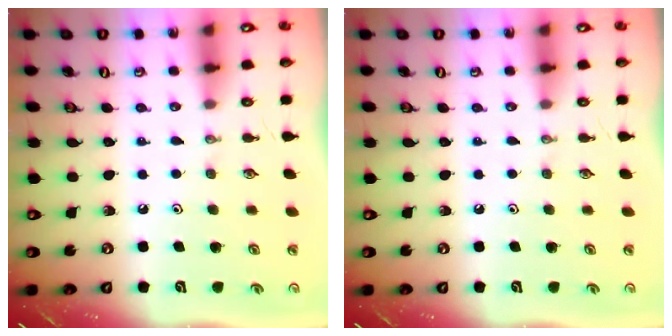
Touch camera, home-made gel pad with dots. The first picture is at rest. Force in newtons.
{"total": 0.0}